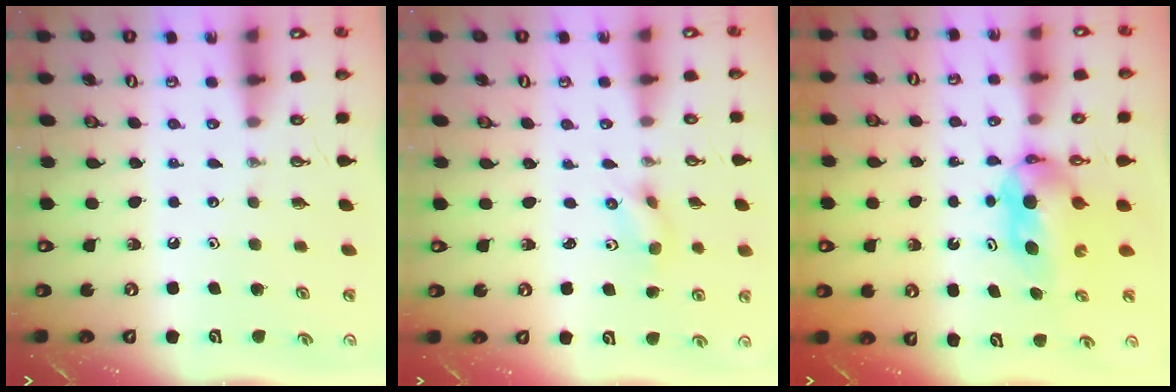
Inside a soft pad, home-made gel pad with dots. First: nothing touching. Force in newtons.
{"total": 1.9, "press": 1.7, "slide": 0.7}
{"total": 8.6, "press": 4.4, "slide": 7.4}